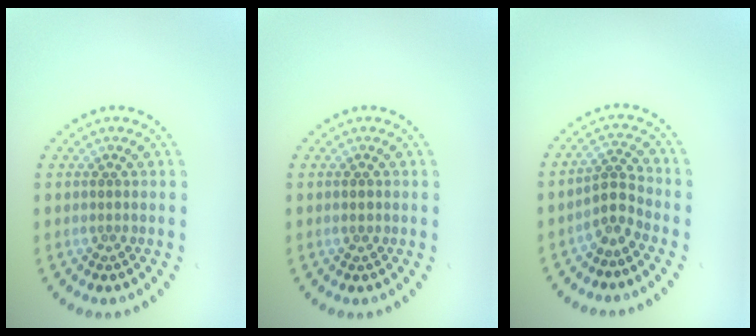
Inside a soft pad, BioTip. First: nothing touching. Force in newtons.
{"total": 0.9, "press": 0.9, "slide": 0.0}
{"total": 2.4, "press": 1.7, "slide": 1.7}